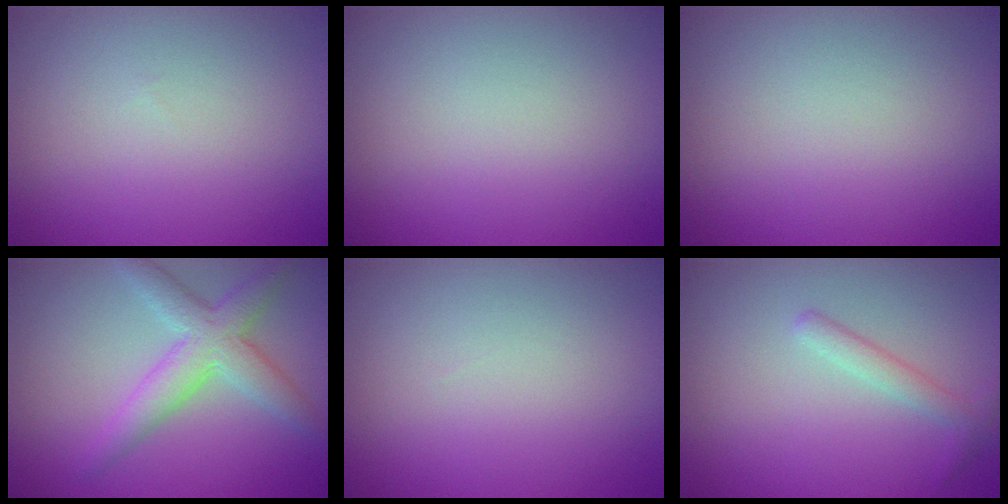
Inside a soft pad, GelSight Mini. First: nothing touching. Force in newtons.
{"total": 0.0}
{"total": 0.0}
{"total": 4.4, "press": 4.4, "slide": 0.2}
{"total": 0.0}
{"total": 1.7, "press": 1.7, "slide": 0.1}